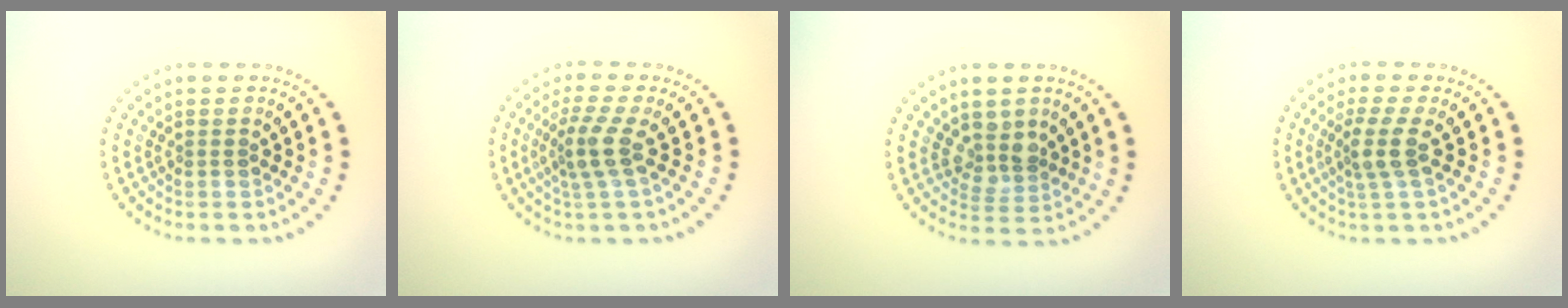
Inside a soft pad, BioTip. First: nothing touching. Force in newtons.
{"total": 2.9, "press": 2.2, "slide": 1.8}
{"total": 2.5, "press": 1.9, "slide": 1.5}
{"total": 2.4, "press": 2.0, "slide": 1.4}